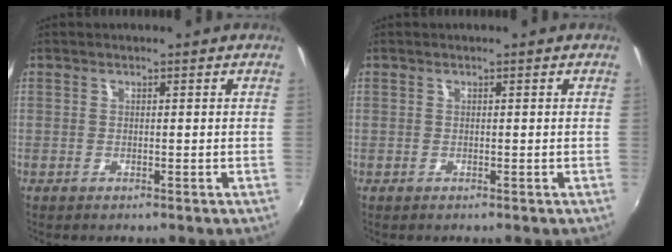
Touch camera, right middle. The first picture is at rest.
{"total": 0.0}